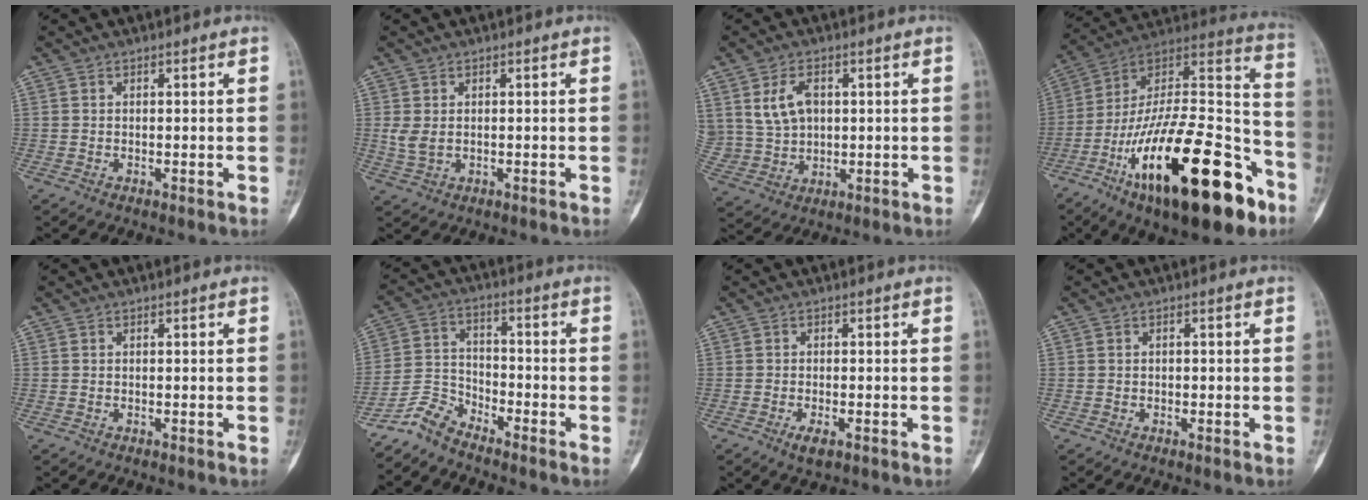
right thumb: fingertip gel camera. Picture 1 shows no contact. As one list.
[{"total": 2.8, "force": [0.2, 1.8, 2.1], "torque": [-0.049, 0.000, 0.008]}, {"total": 7.9, "force": [2.4, 5.5, 5.1], "torque": [-0.084, -0.006, 0.059]}, {"total": 35.0, "force": [-16.8, 12.8, 27.9], "torque": [-0.421, 0.068, -0.272]}, {"total": 0.0}, {"total": 5.9, "force": [-5.7, 1.6, 0.8], "torque": [-0.012, 0.044, -0.122]}, {"total": 2.6, "force": [-1.3, 0.9, 2.1], "torque": [-0.036, -0.002, -0.023]}, {"total": 0.6, "force": [-0.1, 0.5, 0.2], "torque": [0.000, 0.003, -0.003]}]